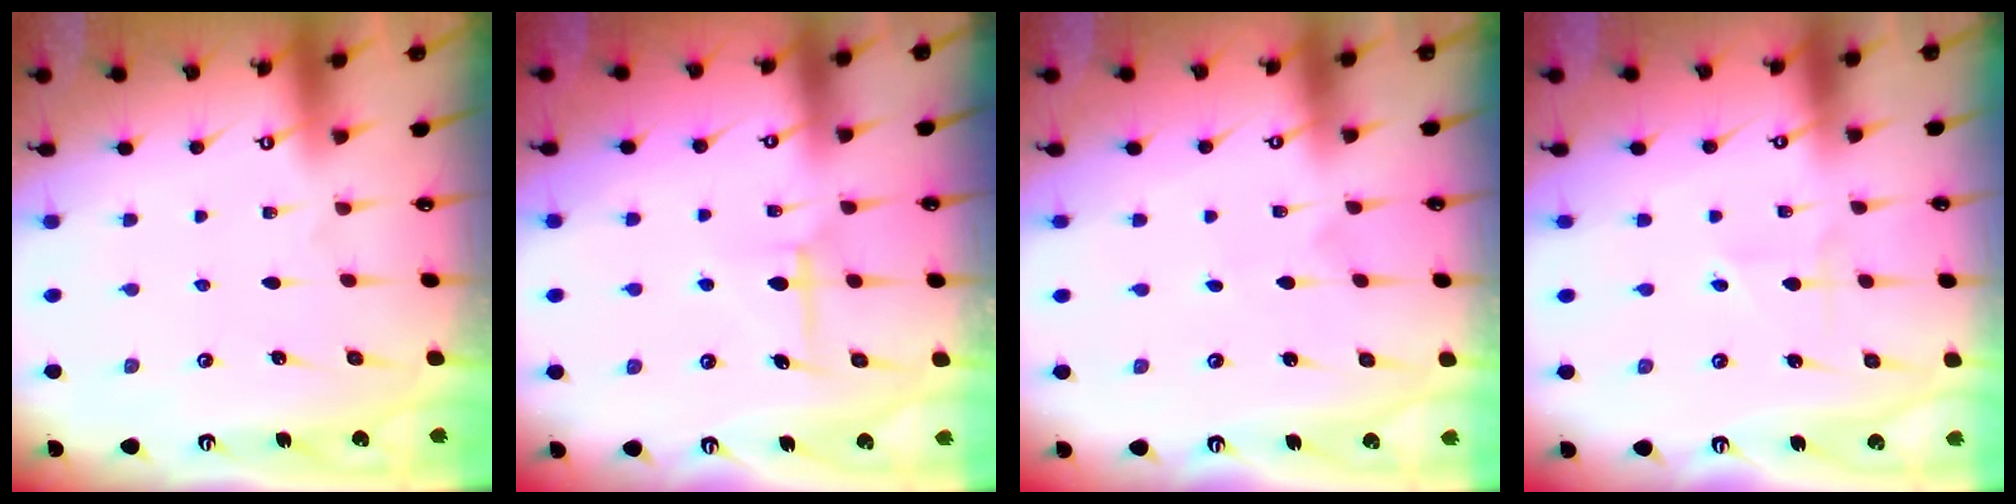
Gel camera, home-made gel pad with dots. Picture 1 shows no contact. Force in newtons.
{"total": 8.0, "press": 8.0, "slide": 0.6}
{"total": 0.7, "press": 0.7, "slide": 0.0}
{"total": 1.8, "press": 1.8, "slide": 0.2}